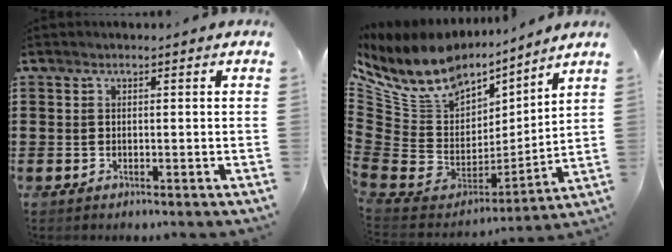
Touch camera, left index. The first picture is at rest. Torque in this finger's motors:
{"motor_torque": [2.14, 0.00, 1.05, 0.21]}